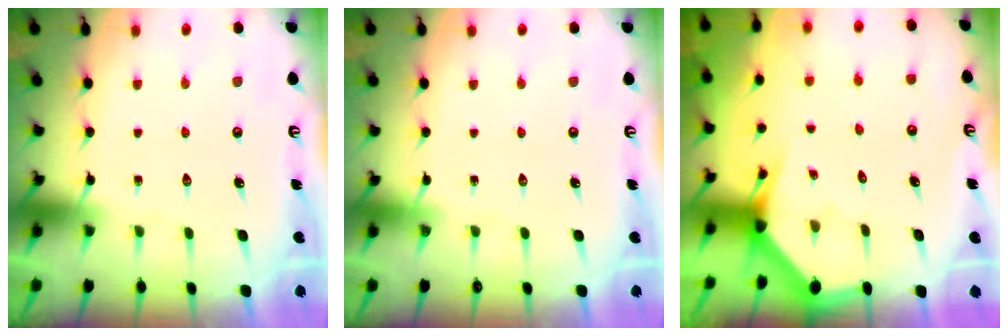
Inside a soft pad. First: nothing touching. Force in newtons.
{"total": 0.0}
{"total": 3.0, "press": 3.0, "slide": 0.1}